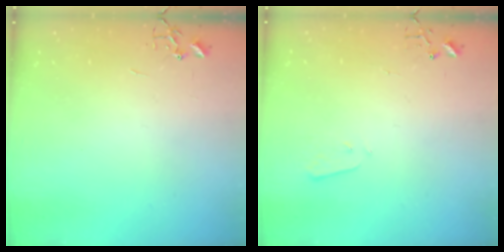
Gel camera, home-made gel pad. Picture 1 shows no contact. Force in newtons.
{"total": 1.9, "press": 1.9, "slide": 0.4}